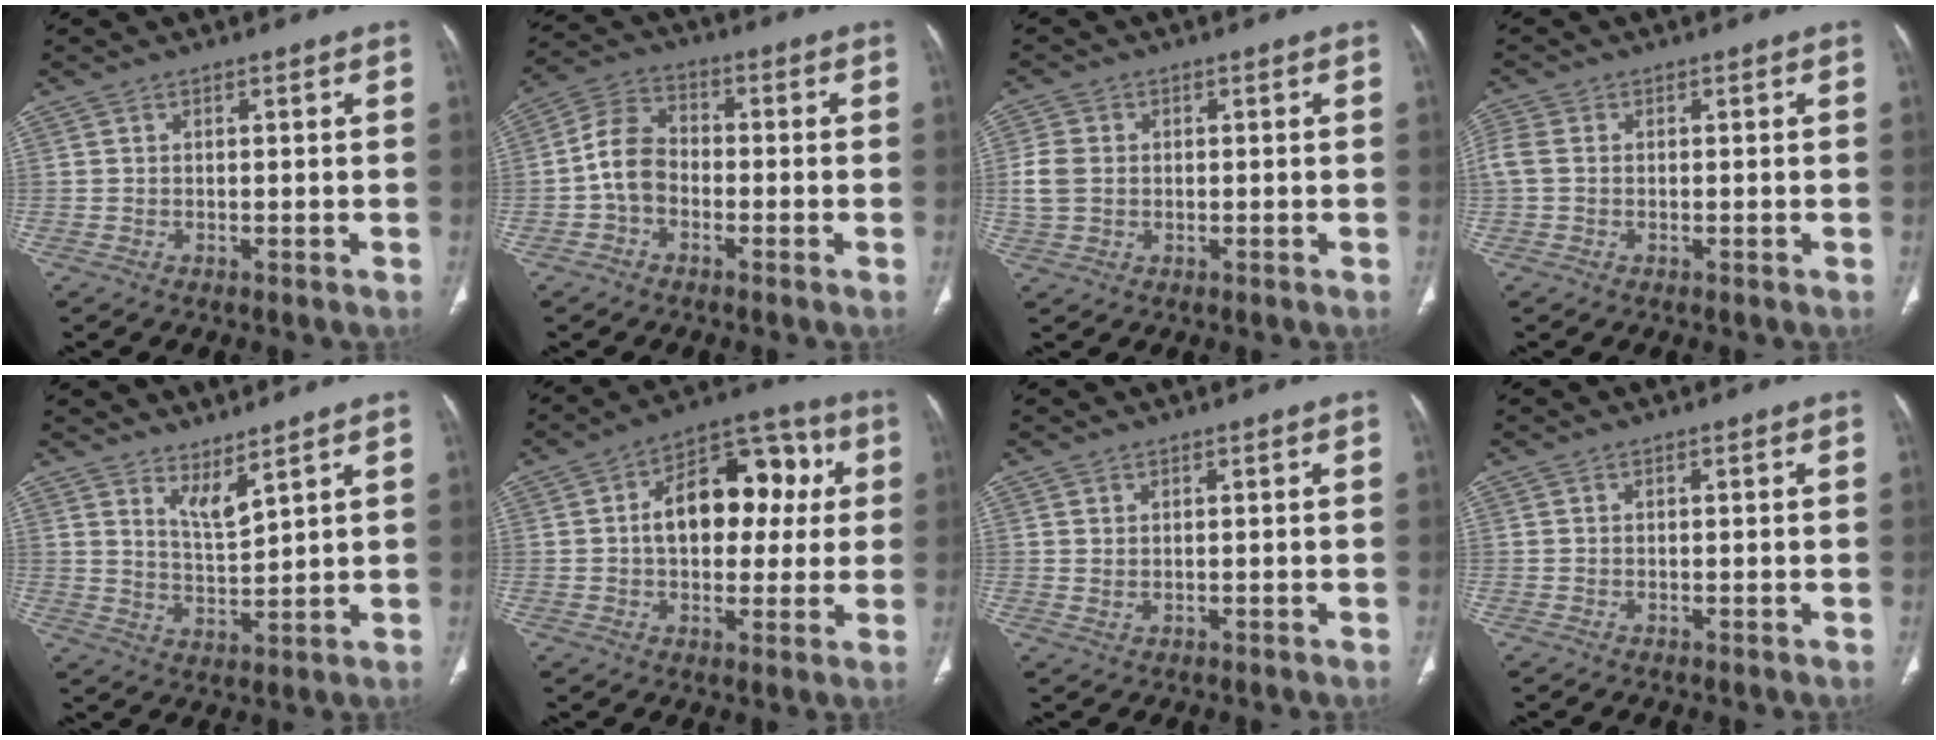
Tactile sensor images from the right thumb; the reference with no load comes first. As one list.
[{"total": 7.5, "force": [-1.9, 5.5, 4.8], "torque": [-0.077, 0.031, -0.050]}, {"total": 4.8, "force": [0.1, 3.8, 2.8], "torque": [-0.065, 0.006, 0.001]}, {"total": 3.1, "force": [0.0, 2.2, 2.1], "torque": [-0.076, 0.005, -0.005]}, {"total": 4.7, "force": [3.9, 0.7, 2.7], "torque": [-0.045, -0.046, 0.081]}, {"total": 16.4, "force": [2.4, 10.4, 12.5], "torque": [-0.134, 0.033, 0.030]}, {"total": 0.9, "force": [0.5, 0.5, 0.5], "torque": [-0.002, -0.004, 0.012]}, {"total": 0.0}]